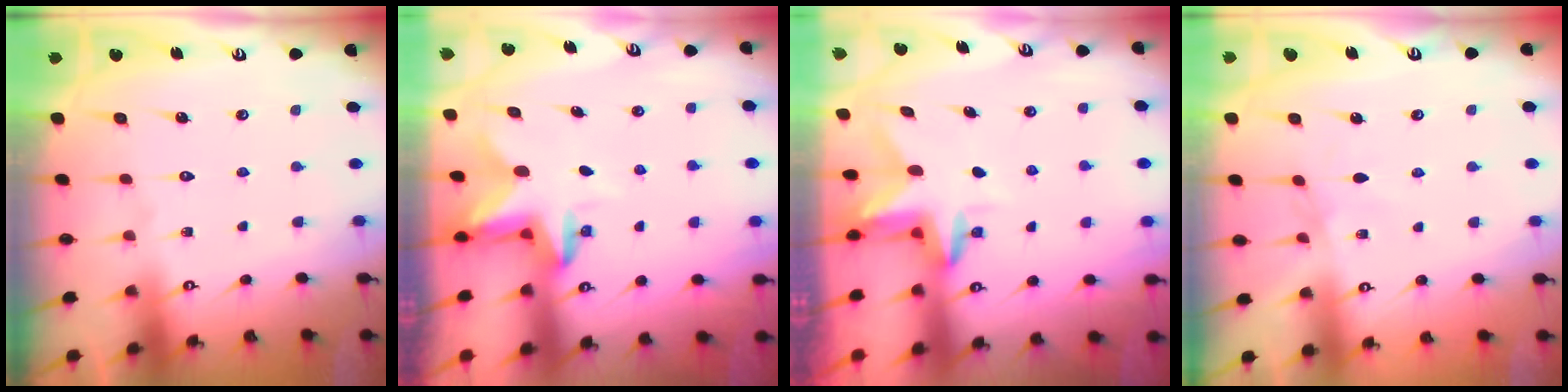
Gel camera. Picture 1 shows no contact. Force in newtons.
{"total": 2.7, "press": 2.7, "slide": 0.5}
{"total": 3.0, "press": 3.0, "slide": 0.3}
{"total": 1.2, "press": 1.1, "slide": 0.4}